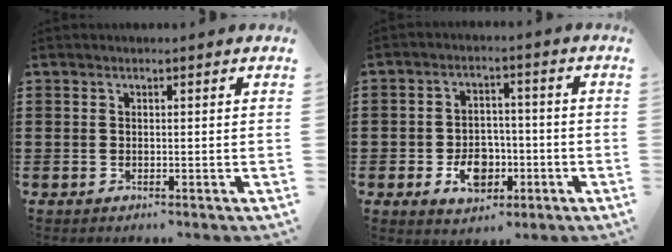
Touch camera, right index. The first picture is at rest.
{"total": 6.5, "force": [-2.1, 4.6, 4.0], "torque": [-0.054, 0.000, -0.041]}